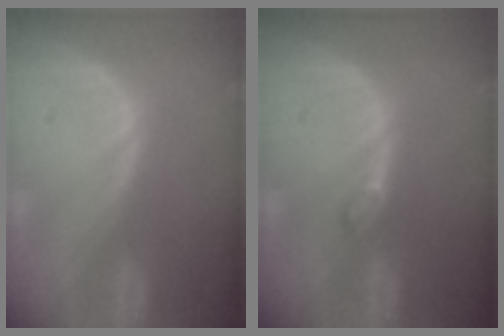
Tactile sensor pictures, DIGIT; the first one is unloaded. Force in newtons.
{"total": 1.6, "press": 1.6, "slide": 0.2}